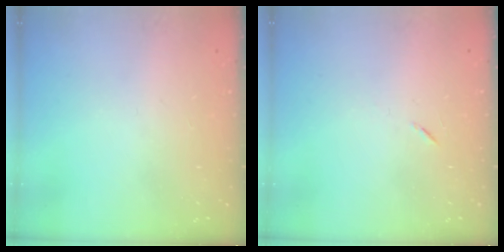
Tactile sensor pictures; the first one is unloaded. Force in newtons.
{"total": 4.9, "press": 4.5, "slide": 1.9}